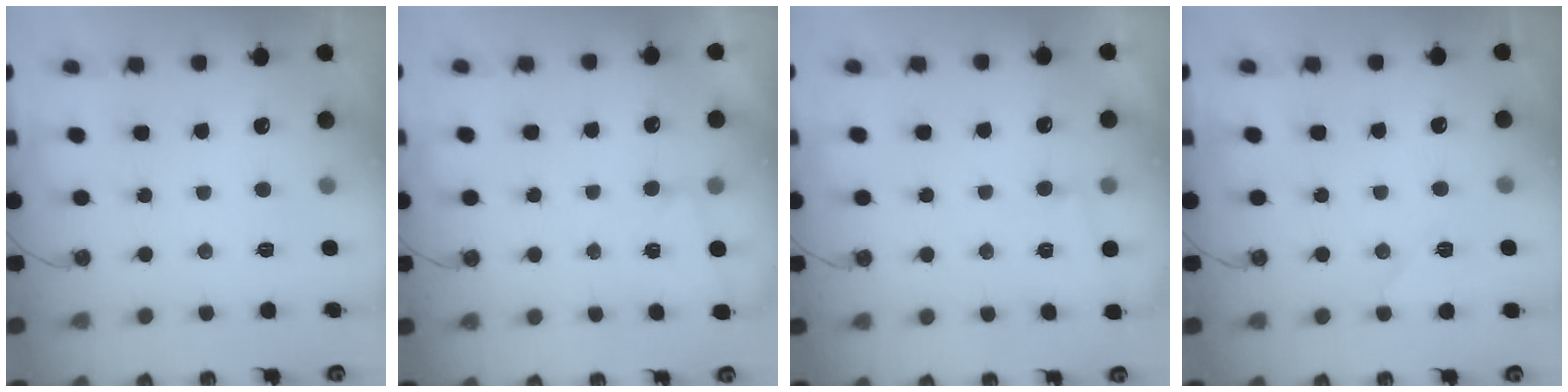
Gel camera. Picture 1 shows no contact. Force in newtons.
{"total": 2.6, "press": 1.5, "slide": 2.1}
{"total": 4.8, "press": 1.5, "slide": 4.6}
{"total": 5.9, "press": 5.8, "slide": 0.8}